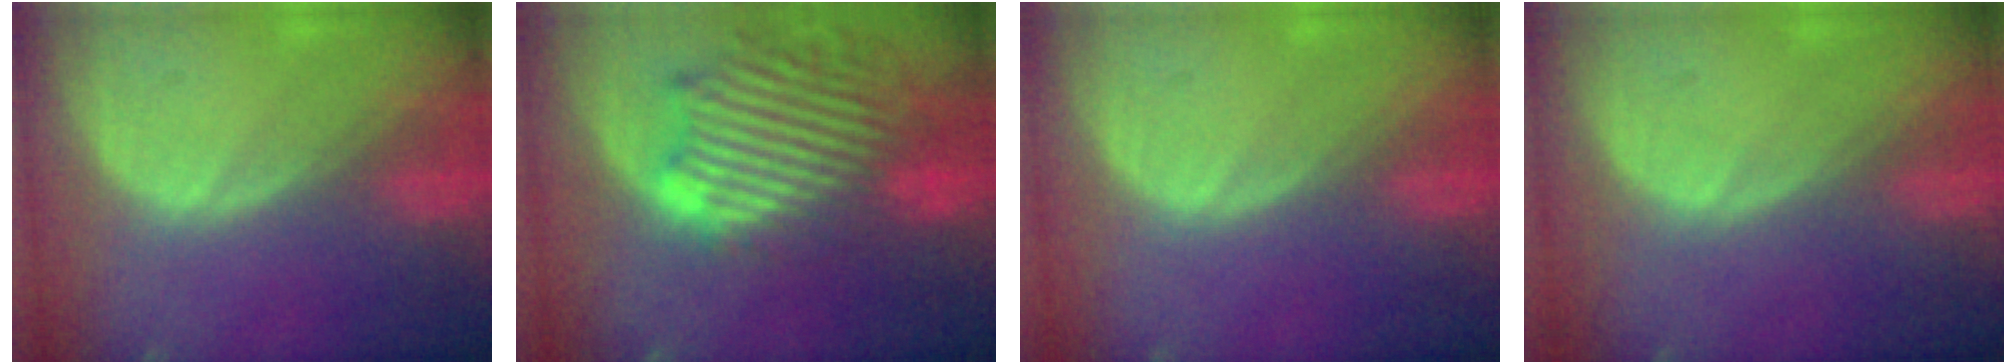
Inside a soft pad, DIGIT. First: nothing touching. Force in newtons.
{"total": 13.7, "press": 11.7, "slide": 7.0}
{"total": 0.0}
{"total": 0.0}